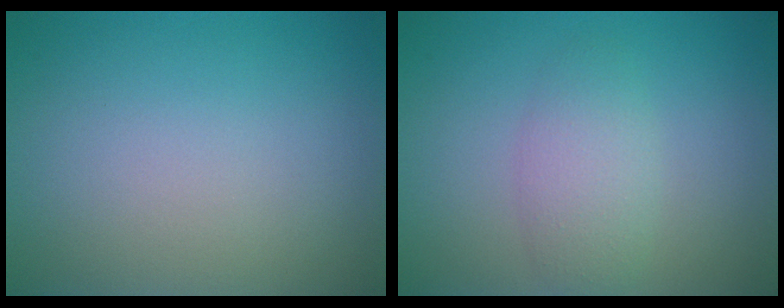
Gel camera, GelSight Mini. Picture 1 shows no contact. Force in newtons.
{"total": 2.7, "press": 2.7, "slide": 0.1}